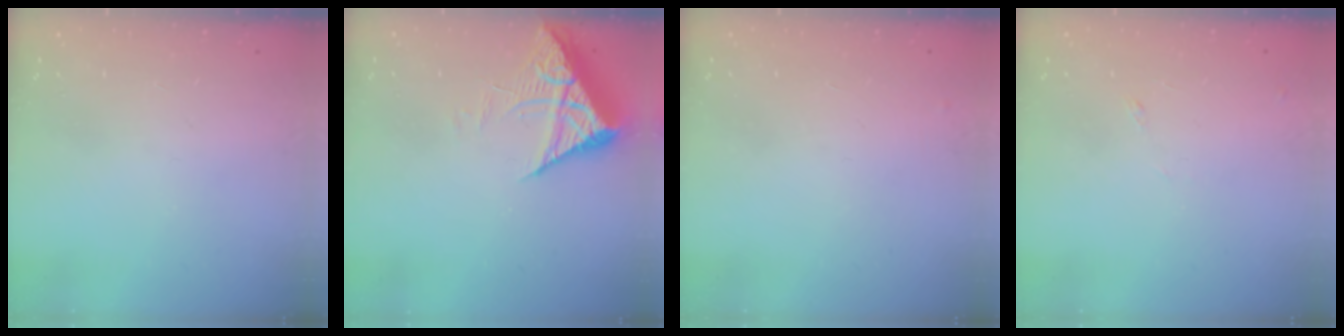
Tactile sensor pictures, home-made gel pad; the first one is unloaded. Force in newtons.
{"total": 7.2, "press": 7.2, "slide": 0.8}
{"total": 3.2, "press": 3.2, "slide": 0.4}
{"total": 5.8, "press": 5.7, "slide": 0.8}